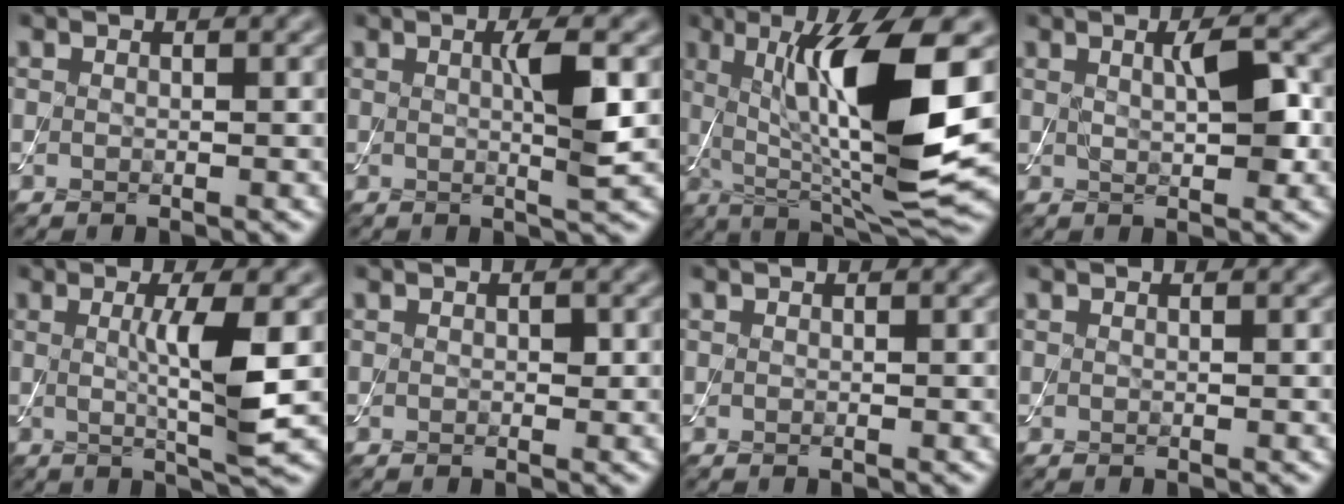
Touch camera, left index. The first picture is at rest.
{"total": 3.6, "force": [0.4, 0.4, 3.5], "torque": [-0.059, -0.004, 0.003]}
{"total": 12.8, "force": [1.5, 2.9, 12.4], "torque": [-0.196, -0.005, 0.031]}
{"total": 3.2, "force": [0.8, 0.7, 3.0], "torque": [-0.049, 0.003, 0.012]}
{"total": 5.1, "force": [0.3, 0.7, 5.1], "torque": [-0.086, -0.007, 0.005]}
{"total": 0.6, "force": [0.0, 0.4, 0.5], "torque": [-0.005, -0.001, 0.000]}
{"total": 0.0}
{"total": 0.0}